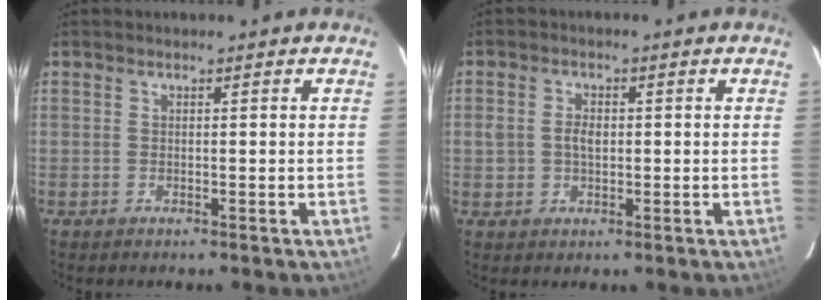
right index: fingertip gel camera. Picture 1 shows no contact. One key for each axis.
{"total": 3.2, "fx": 0.1, "fy": 2.4, "fz": 2.2, "tx": -0.040, "ty": 0.006, "tz": 0.003}